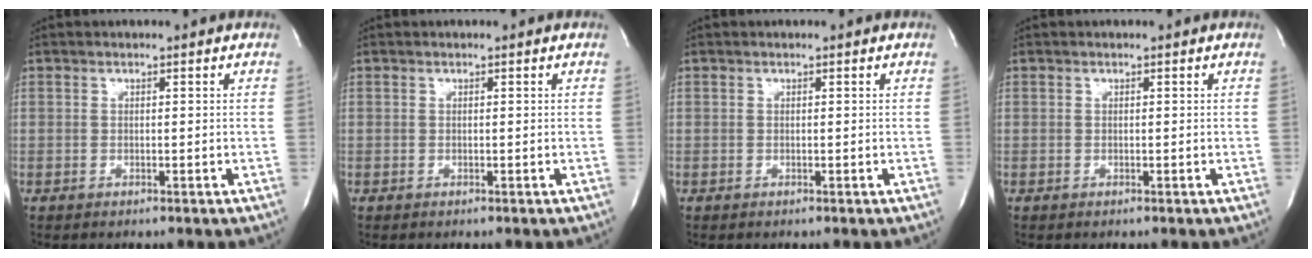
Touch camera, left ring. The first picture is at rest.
{"total": 0.0}
{"total": 0.0}
{"total": 0.0}